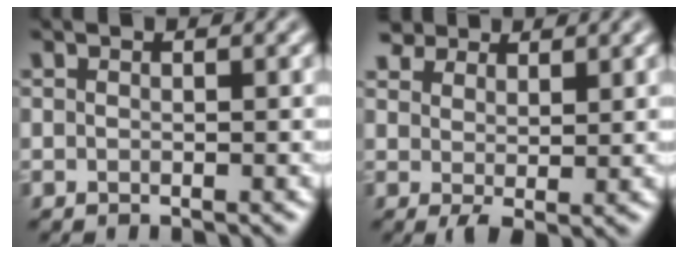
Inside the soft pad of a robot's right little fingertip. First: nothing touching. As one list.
[{"total": 3.4, "force": [2.1, 1.9, 1.8], "torque": [-0.040, 0.002, 0.040]}]